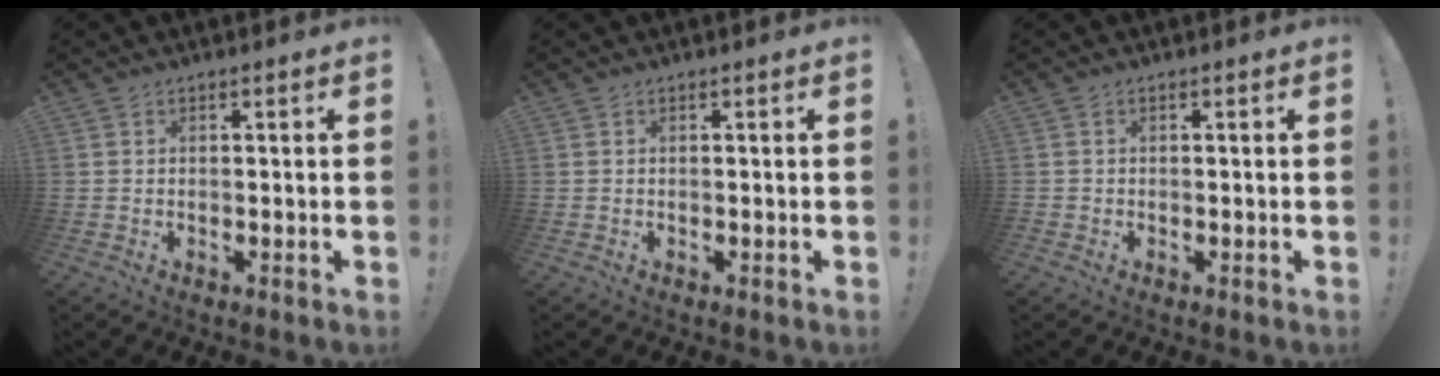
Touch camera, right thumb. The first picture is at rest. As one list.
[{"total": 0.0}, {"total": 0.7, "force": [-0.4, 0.5, 0.0], "torque": [-0.004, 0.004, -0.006]}]